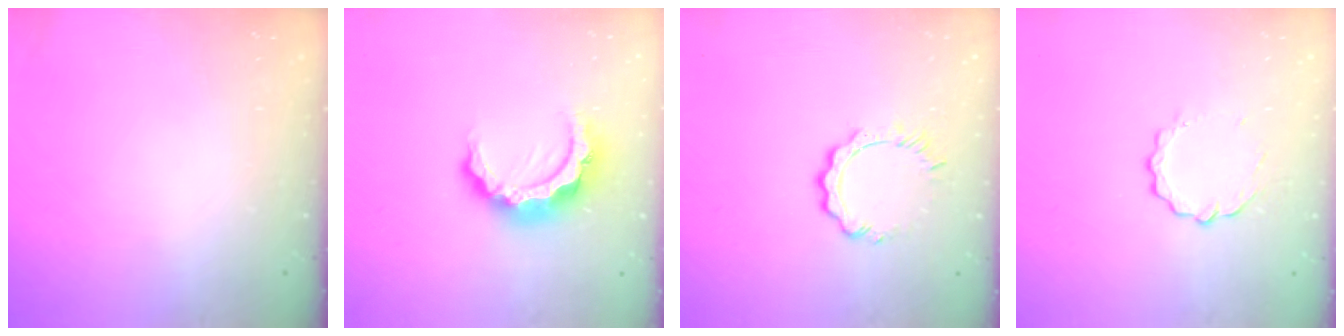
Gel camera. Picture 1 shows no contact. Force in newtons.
{"total": 10.4, "press": 10.4, "slide": 1.1}
{"total": 5.1, "press": 5.1, "slide": 0.3}
{"total": 6.9, "press": 6.9, "slide": 0.5}